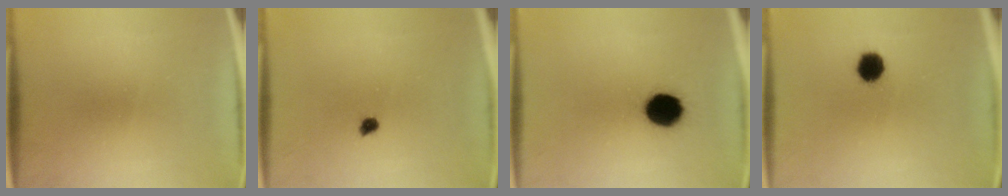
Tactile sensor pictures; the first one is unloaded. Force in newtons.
{"total": 1.4}
{"total": 10.5}
{"total": 5.4}